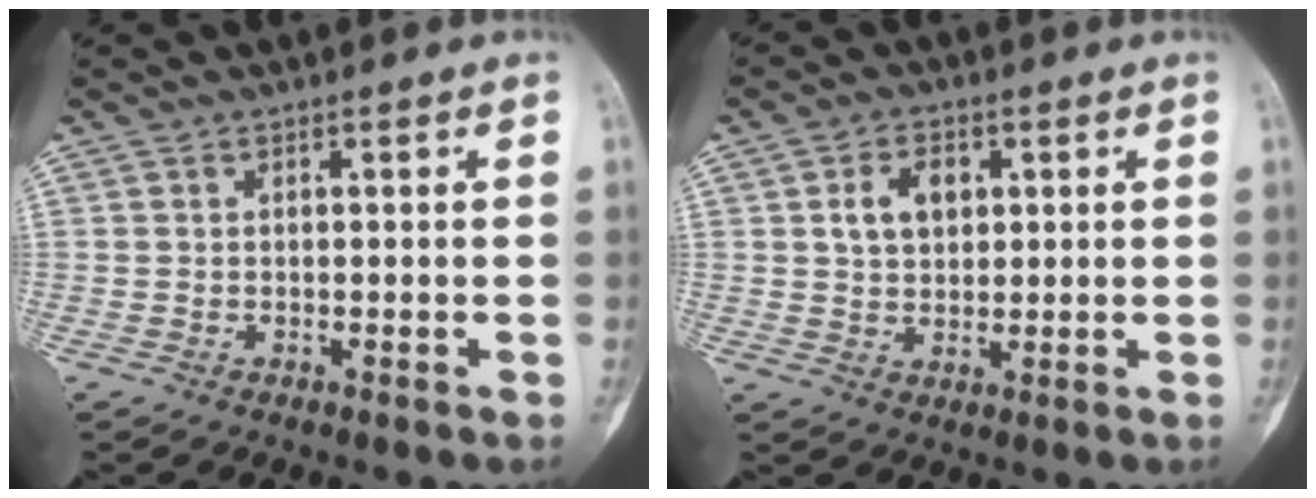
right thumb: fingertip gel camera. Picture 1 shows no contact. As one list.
[{"total": 6.0, "force": [1.7, 4.2, 4.0], "torque": [-0.054, 0.000, 0.029]}]